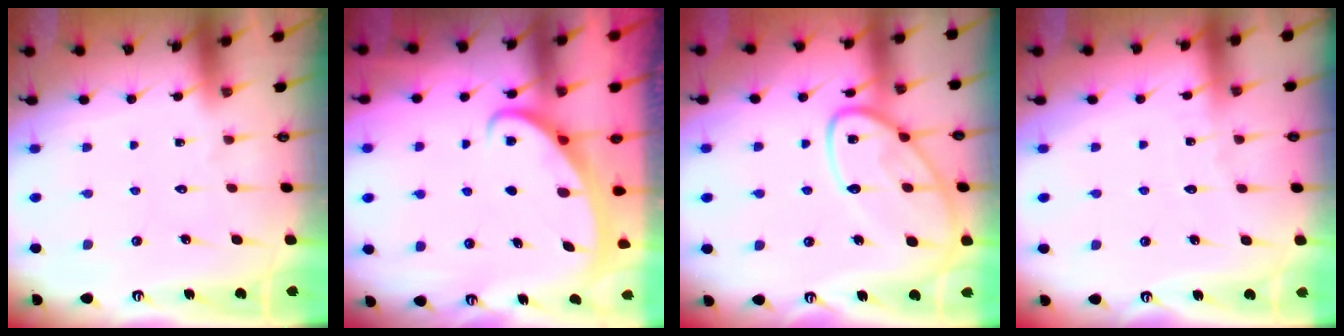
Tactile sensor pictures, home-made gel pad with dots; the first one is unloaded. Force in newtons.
{"total": 2.5, "press": 2.4, "slide": 0.3}
{"total": 15.6, "press": 15.6, "slide": 1.4}
{"total": 1.9, "press": 1.9, "slide": 0.2}